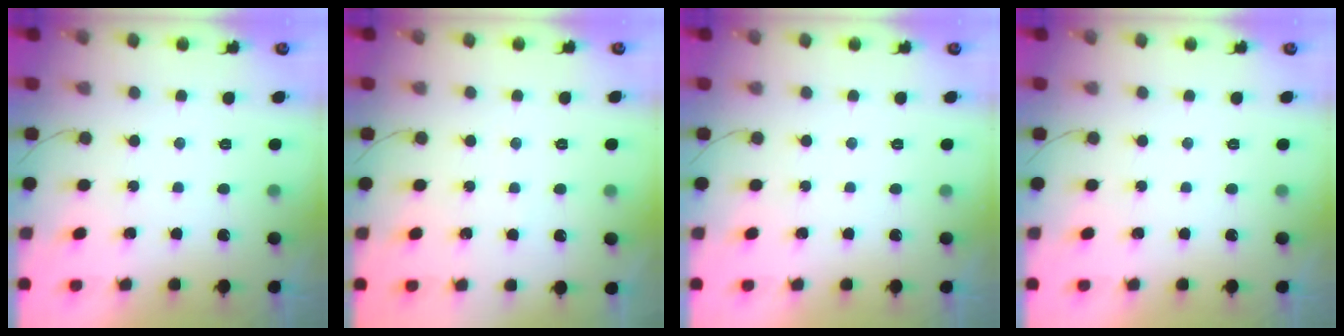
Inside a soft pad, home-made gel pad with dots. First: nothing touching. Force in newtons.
{"total": 1.8, "press": 1.7, "slide": 0.2}
{"total": 0.0}
{"total": 0.0}